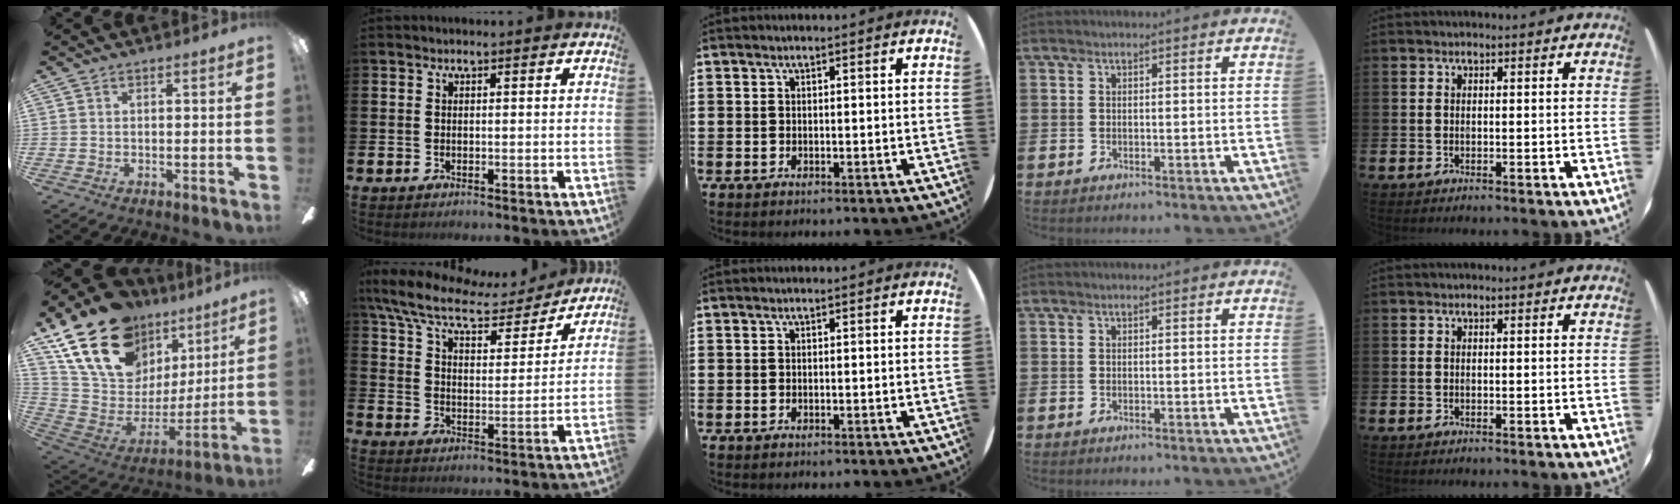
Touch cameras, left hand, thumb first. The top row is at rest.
{"thumb": {"total": 23.8, "force": [15.5, 13.9, 11.5], "torque": [-0.214, -0.082, 0.298]}, "index": {"total": 10.0, "force": [8.2, 2.9, 4.8], "torque": [-0.125, -0.049, 0.138]}}